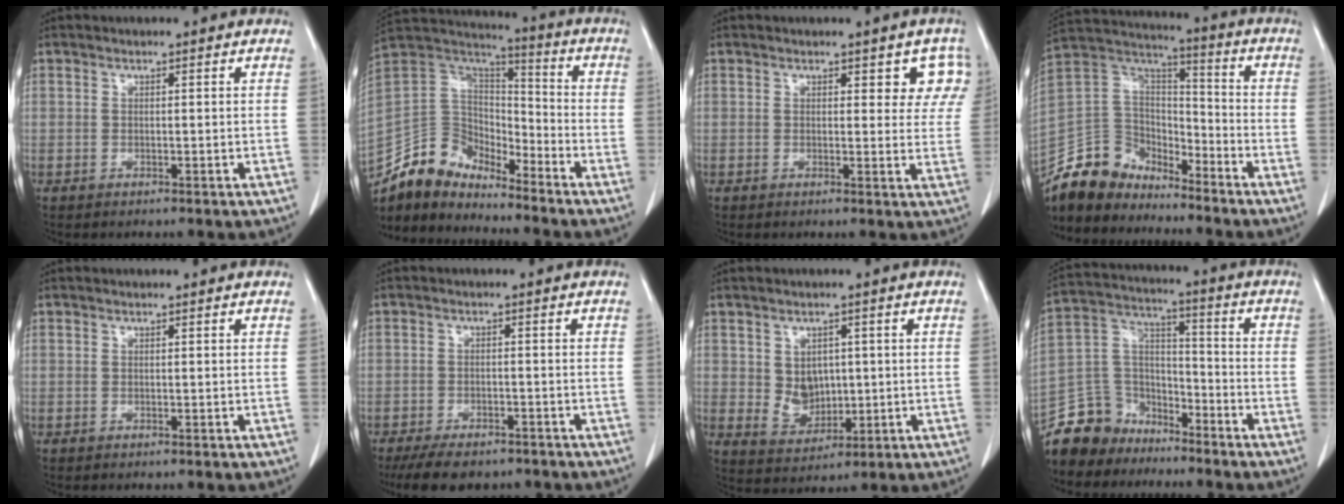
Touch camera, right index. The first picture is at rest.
{"total": 11.7, "force": [-10.7, 4.5, 1.4], "torque": [-0.027, 0.059, -0.212]}
{"total": 5.2, "force": [2.8, 2.7, 3.4], "torque": [-0.014, 0.000, 0.022]}
{"total": 13.2, "force": [-11.5, 5.9, 2.4], "torque": [-0.051, 0.050, -0.224]}
{"total": 0.0}
{"total": 8.8, "force": [-7.1, 3.6, 3.7], "torque": [-0.050, -0.005, -0.106]}
{"total": 5.3, "force": [0.7, 4.3, 3.1], "torque": [-0.054, 0.002, 0.030]}
{"total": 11.1, "force": [-9.2, 6.2, 0.5], "torque": [-0.016, 0.054, -0.174]}